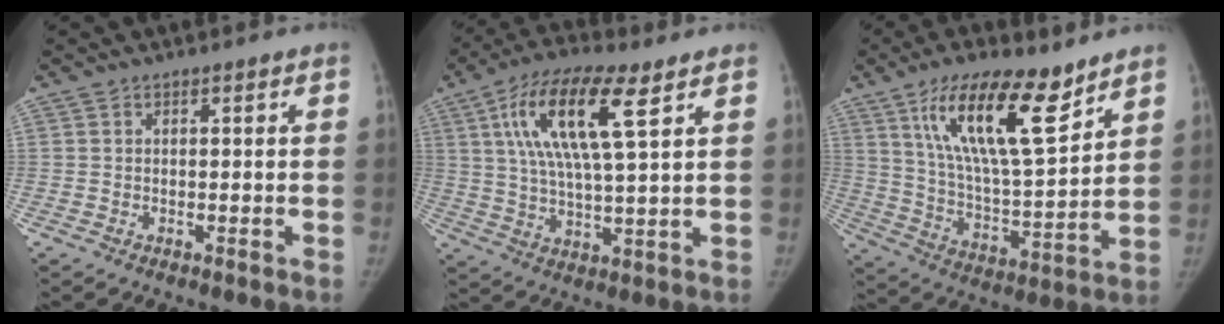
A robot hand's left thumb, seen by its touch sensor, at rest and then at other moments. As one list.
[{"total": 15.7, "force": [6.3, 4.4, 13.7], "torque": [-0.263, -0.008, 0.112]}, {"total": 19.2, "force": [11.3, 5.9, 14.4], "torque": [-0.222, -0.060, 0.208]}]